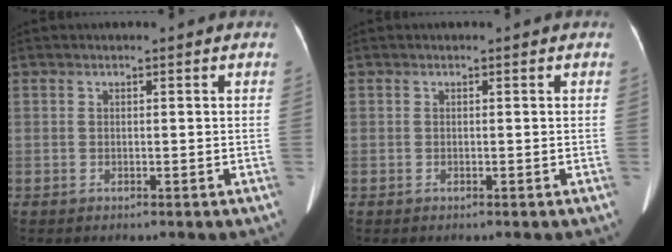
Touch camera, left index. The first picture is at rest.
{"total": 0.0}